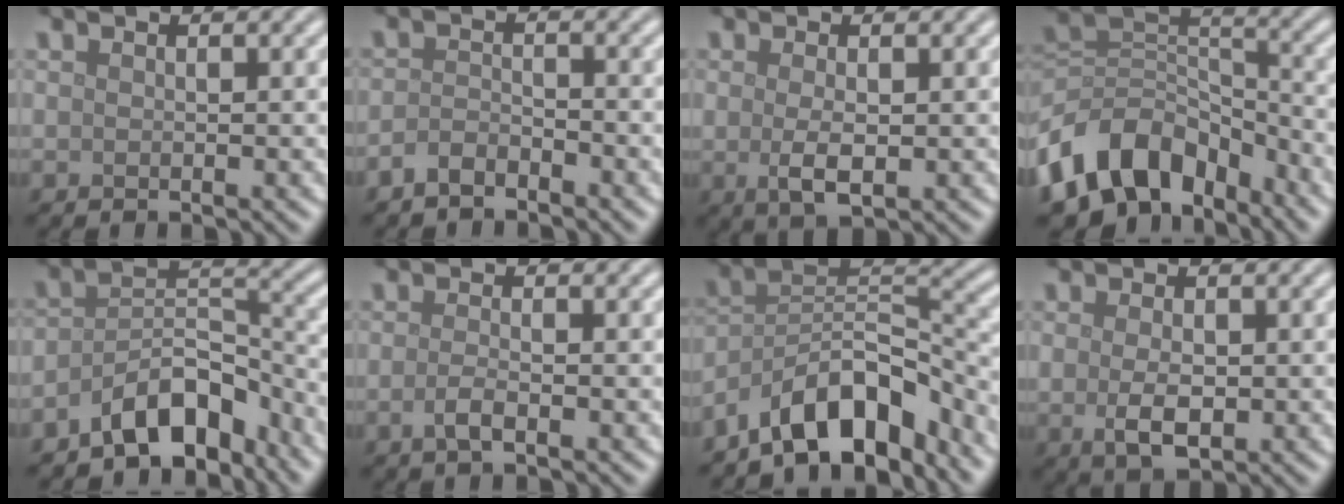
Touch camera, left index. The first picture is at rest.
{"total": 1.8, "force": [-1.5, 0.7, 0.7], "torque": [-0.016, 0.005, -0.034]}
{"total": 2.6, "force": [-0.2, 1.0, 2.3], "torque": [-0.049, -0.006, 0.000]}
{"total": 10.9, "force": [-6.4, 7.2, 5.0], "torque": [-0.086, 0.008, -0.133]}
{"total": 7.3, "force": [-5.2, 3.5, 3.9], "torque": [-0.044, 0.005, -0.095]}
{"total": 1.6, "force": [-0.7, 0.5, 1.4], "torque": [-0.028, 0.000, -0.018]}
{"total": 9.6, "force": [-6.8, 3.9, 5.5], "torque": [-0.071, 0.011, -0.133]}
{"total": 3.2, "force": [-0.3, 1.8, 2.6], "torque": [-0.053, -0.006, 0.000]}